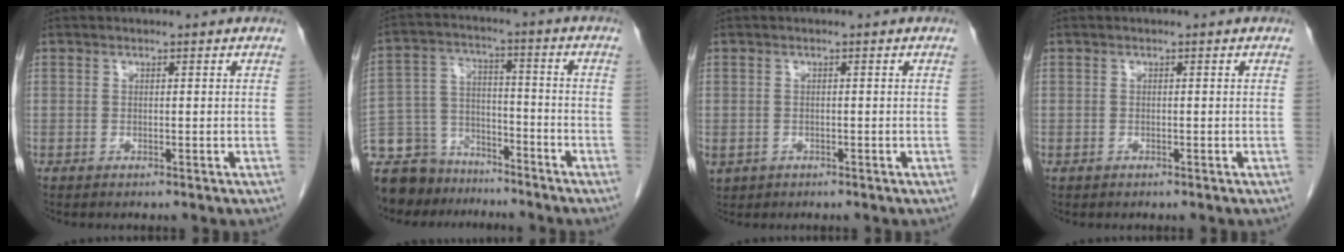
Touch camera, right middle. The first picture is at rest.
{"total": 15.9, "force": [-13.5, 7.5, 3.7], "torque": [-0.092, 0.022, -0.220]}
{"total": 3.1, "force": [-1.4, 2.6, 1.1], "torque": [-0.027, -0.005, -0.015]}
{"total": 0.0}